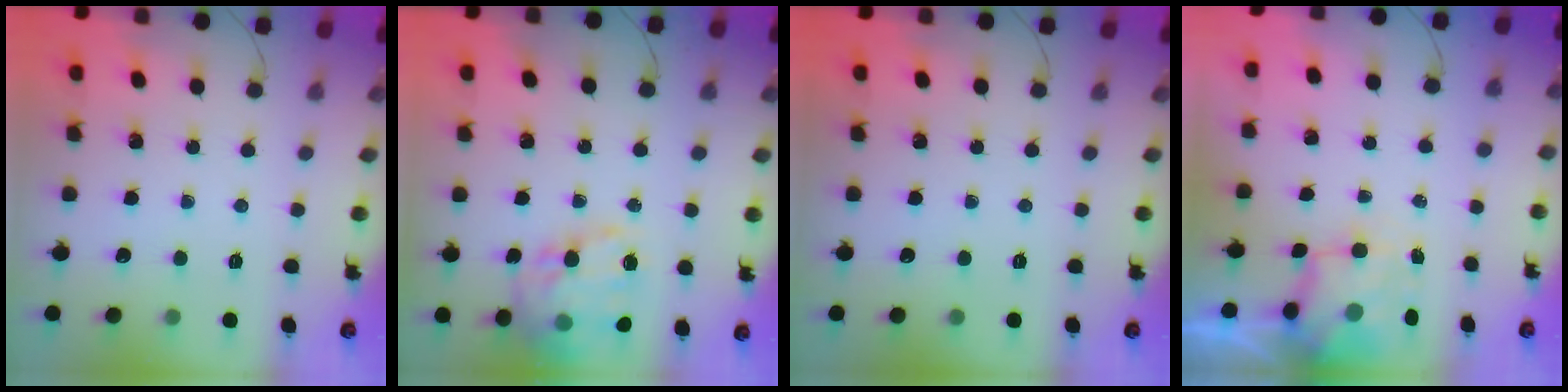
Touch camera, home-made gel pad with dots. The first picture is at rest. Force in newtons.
{"total": 21.0, "press": 20.8, "slide": 3.1}
{"total": 0.0}
{"total": 4.5, "press": 4.3, "slide": 1.1}